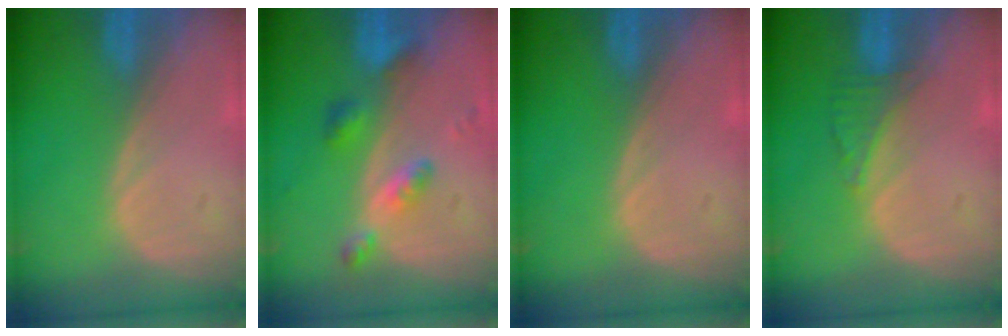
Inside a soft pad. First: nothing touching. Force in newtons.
{"total": 5.5, "press": 4.8, "slide": 2.7}
{"total": 0.0}
{"total": 2.5, "press": 2.5, "slide": 0.2}